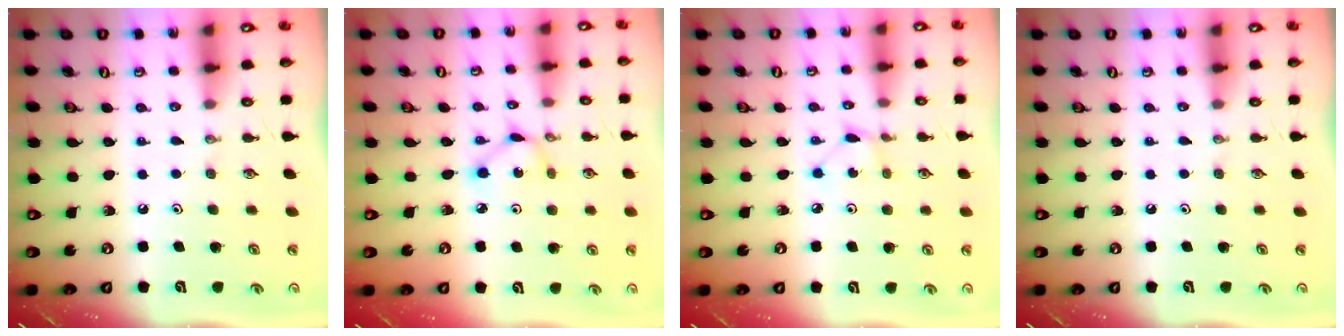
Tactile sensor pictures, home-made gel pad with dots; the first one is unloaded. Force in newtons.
{"total": 3.1, "press": 3.1, "slide": 0.1}
{"total": 1.3, "press": 1.3, "slide": 0.1}
{"total": 0.0}